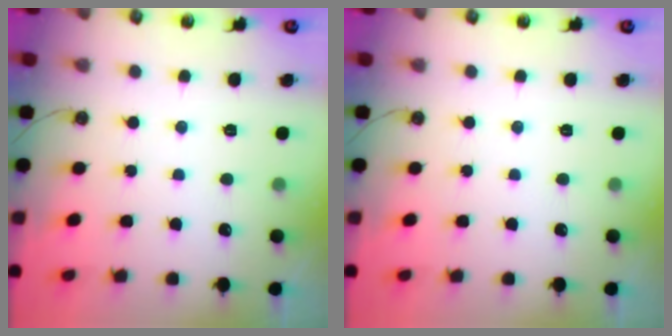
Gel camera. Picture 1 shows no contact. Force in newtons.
{"total": 0.0}